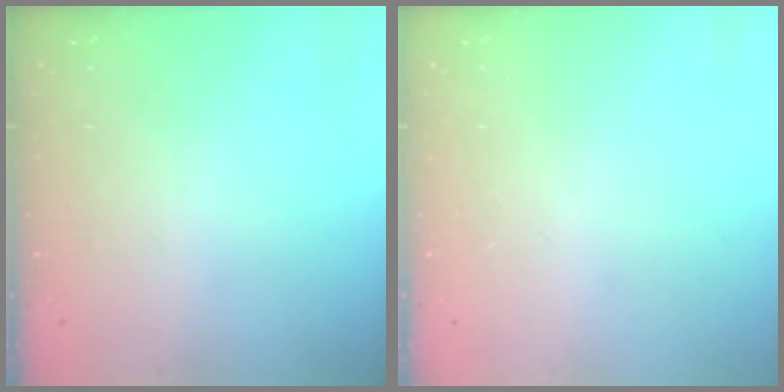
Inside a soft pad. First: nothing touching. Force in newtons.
{"total": 0.0}